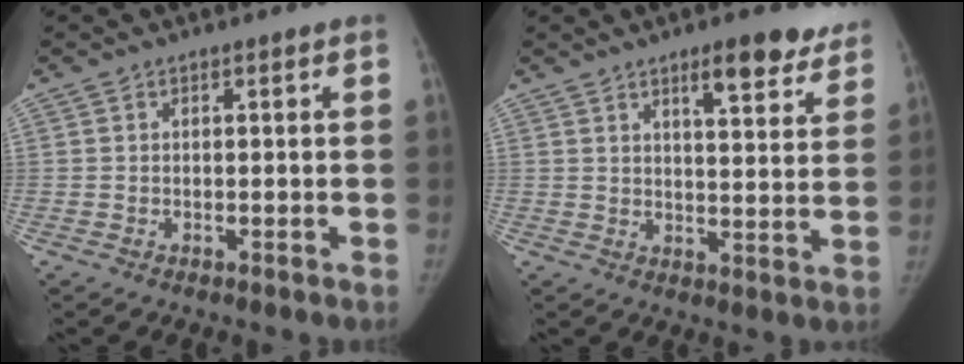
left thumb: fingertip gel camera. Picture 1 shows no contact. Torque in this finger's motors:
{"motor_torque": [1.05, 0.41, 0.36, -1.00, 0.18]}